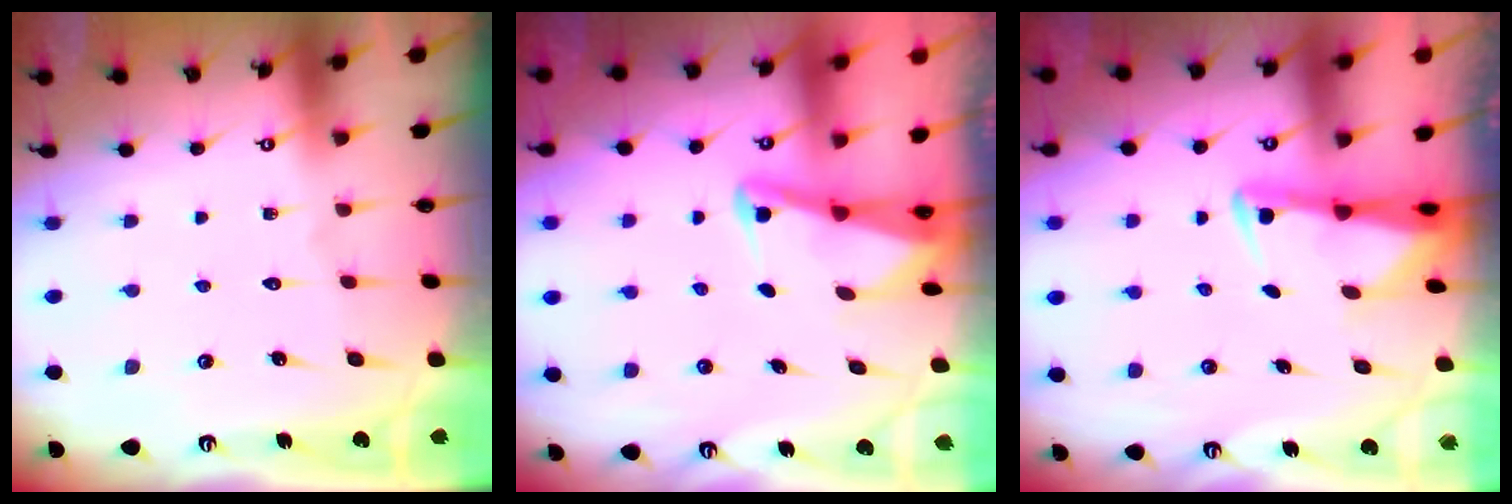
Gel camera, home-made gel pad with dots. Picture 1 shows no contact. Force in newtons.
{"total": 2.6, "press": 2.5, "slide": 0.6}
{"total": 3.0, "press": 2.9, "slide": 0.5}